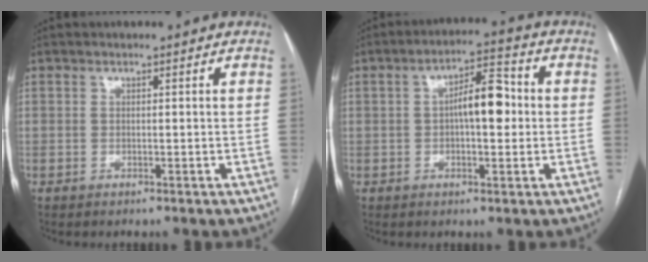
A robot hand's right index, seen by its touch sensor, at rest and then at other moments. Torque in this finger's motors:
{"motor_torque": [1.05, -0.07, 0.59, 0.11]}